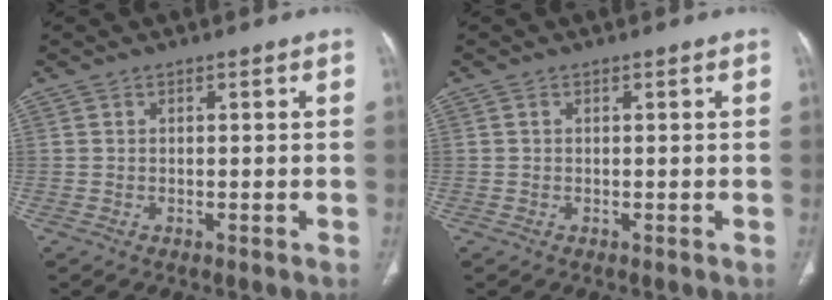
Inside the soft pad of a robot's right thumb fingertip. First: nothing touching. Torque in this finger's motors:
{"motor_torque": [-0.16, 0.36, -0.37, -0.18, 0.03]}